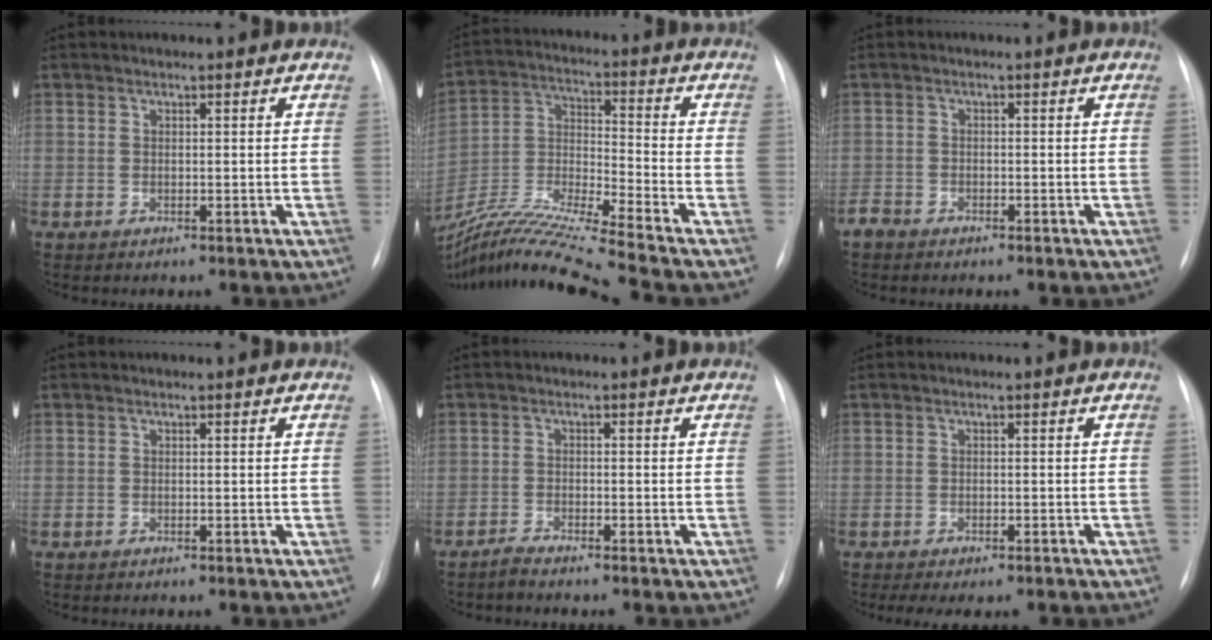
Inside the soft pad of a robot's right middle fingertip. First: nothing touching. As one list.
[{"total": 18.6, "force": [-16.2, -2.6, 8.7], "torque": [-0.197, -0.015, -0.299]}, {"total": 1.7, "force": [-1.4, 0.8, 0.4], "torque": [-0.018, -0.002, -0.024]}, {"total": 0.0}, {"total": 1.4, "force": [-1.3, -0.3, 0.3], "torque": [-0.016, -0.007, -0.027]}, {"total": 5.1, "force": [-4.0, 1.7, 2.7], "torque": [-0.037, -0.006, -0.048]}]